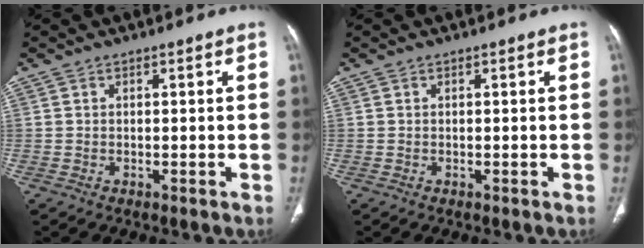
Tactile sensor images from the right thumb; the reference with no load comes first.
{"total": 0.0}